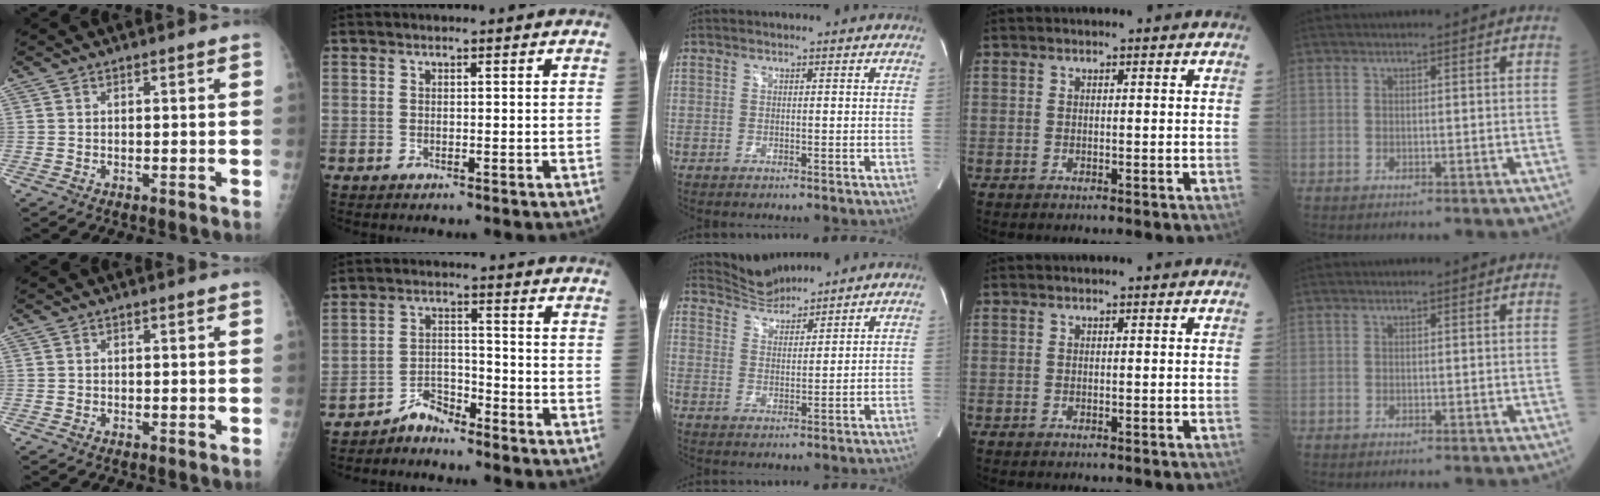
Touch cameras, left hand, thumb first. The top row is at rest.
{"index": {"total": 3.9, "force": [-3.7, 1.0, 0.5], "torque": [-0.007, -0.004, -0.070]}, "middle": {"total": 5.6, "force": [5.6, 0.5, 0.0], "torque": [-0.009, 0.013, 0.111]}}